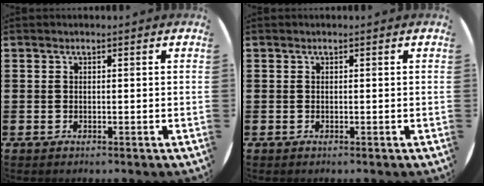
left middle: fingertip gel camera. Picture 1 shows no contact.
{"total": 0.0}